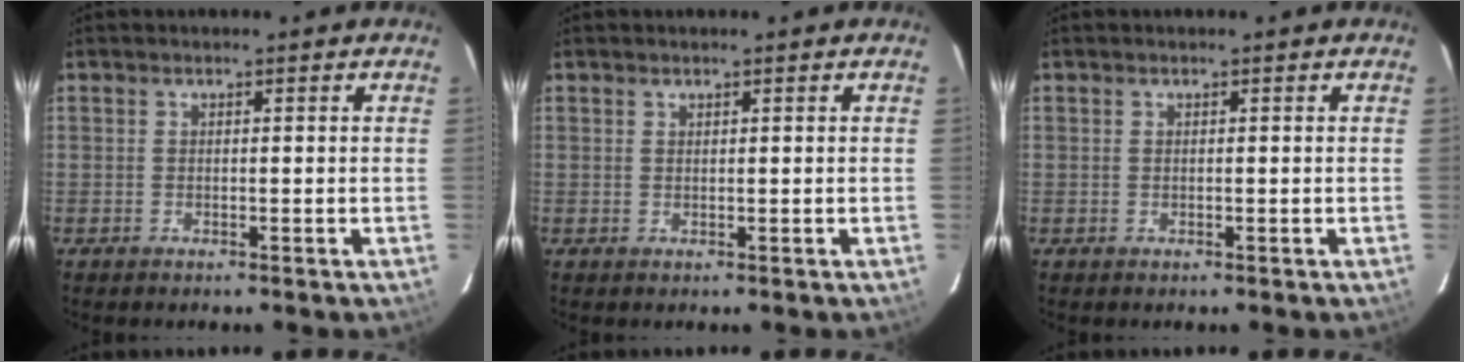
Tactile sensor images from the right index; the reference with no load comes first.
{"total": 0.0}
{"total": 0.0}